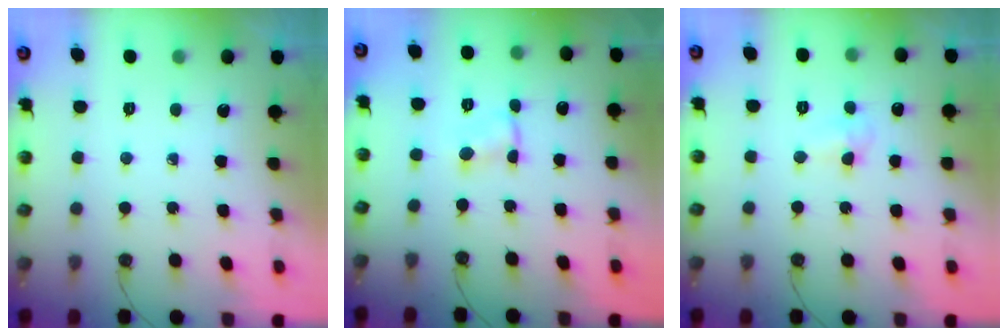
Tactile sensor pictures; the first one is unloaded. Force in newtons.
{"total": 1.1, "press": 1.1, "slide": 0.2}
{"total": 3.5, "press": 3.4, "slide": 0.7}